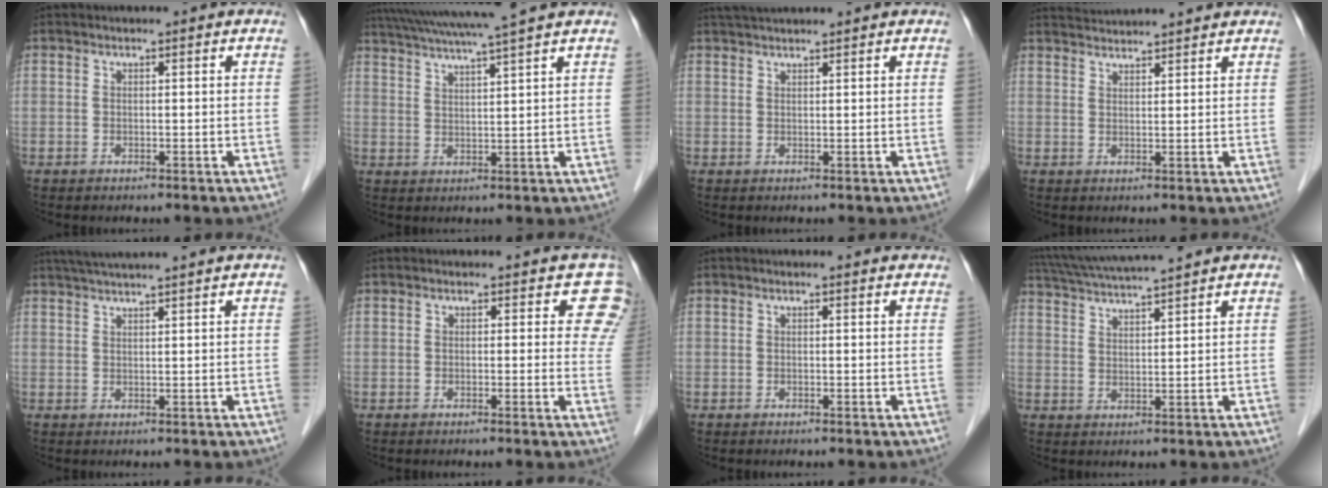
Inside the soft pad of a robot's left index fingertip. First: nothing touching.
{"total": 11.1, "force": [9.4, -1.5, 5.7], "torque": [-0.104, 0.018, 0.144]}
{"total": 4.2, "force": [3.8, 0.0, 1.7], "torque": [-0.025, 0.033, 0.070]}
{"total": 7.3, "force": [7.0, 0.2, 2.0], "torque": [-0.036, 0.032, 0.106]}
{"total": 7.9, "force": [6.9, -0.9, 3.9], "torque": [-0.064, 0.031, 0.101]}
{"total": 4.5, "force": [3.3, 2.8, 1.2], "torque": [0.017, -0.015, 0.005]}
{"total": 1.9, "force": [1.8, 0.4, 0.5], "torque": [-0.009, 0.006, 0.013]}
{"total": 11.4, "force": [10.3, -0.4, 4.8], "torque": [-0.094, 0.028, 0.167]}